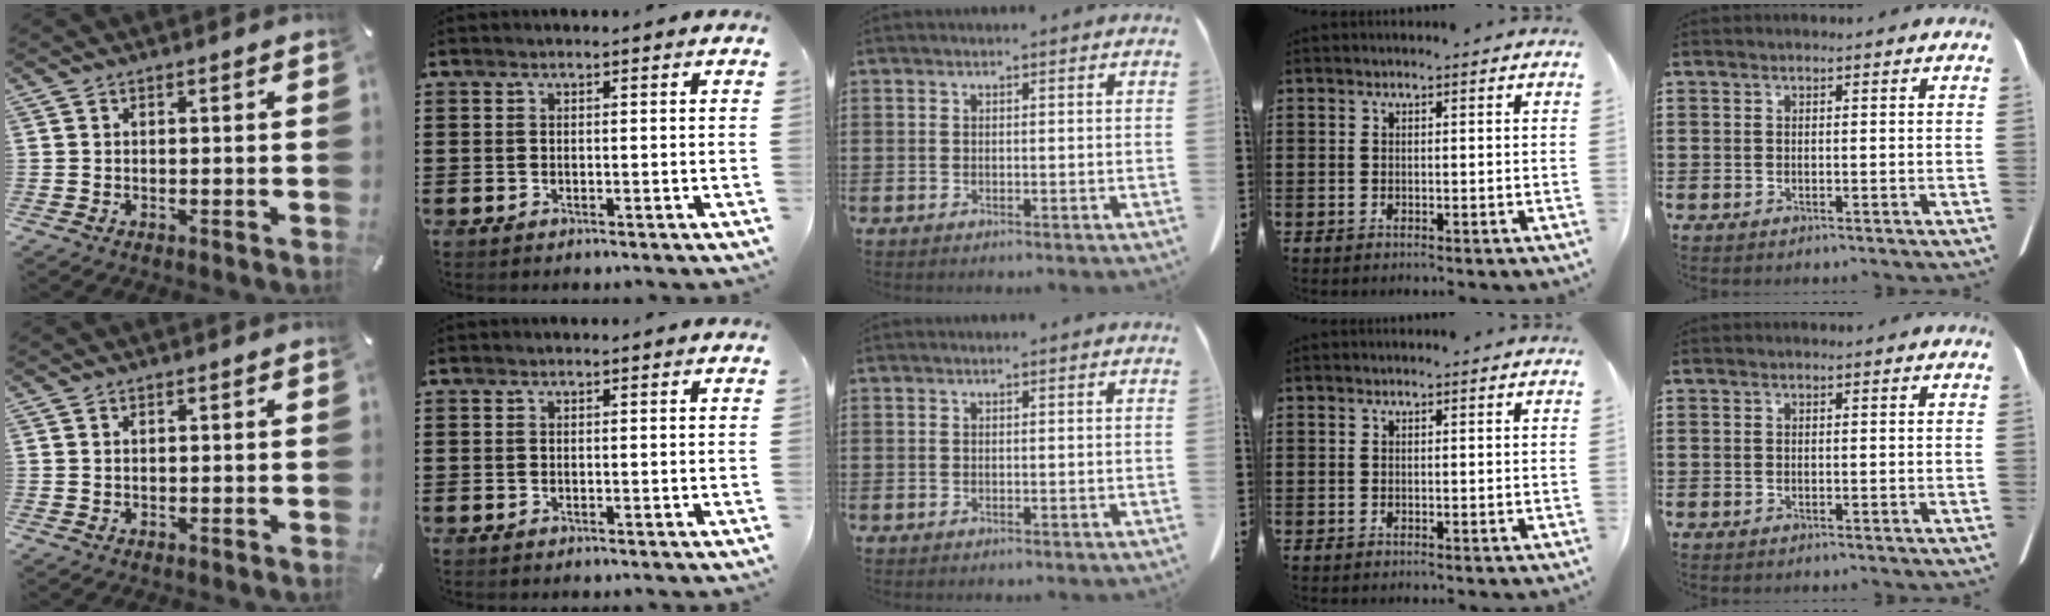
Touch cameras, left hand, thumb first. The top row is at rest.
{"thumb": {"total": 0.5, "force": [0.2, 0.5, 0.1], "torque": [-0.003, 0.003, 0.003]}}